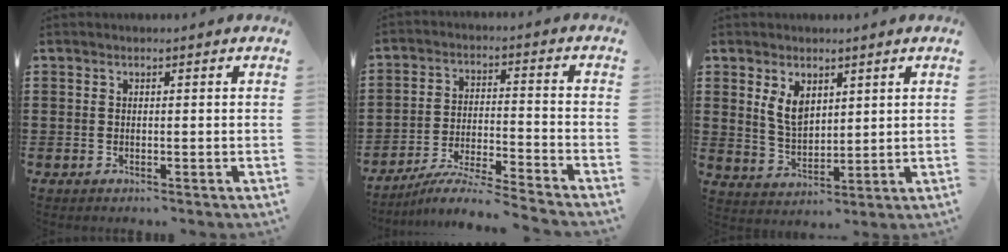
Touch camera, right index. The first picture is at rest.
{"total": 6.1, "force": [-5.7, -0.5, 2.0], "torque": [-0.043, -0.013, -0.115]}
{"total": 5.1, "force": [2.5, 3.0, 3.4], "torque": [-0.075, 0.007, 0.045]}